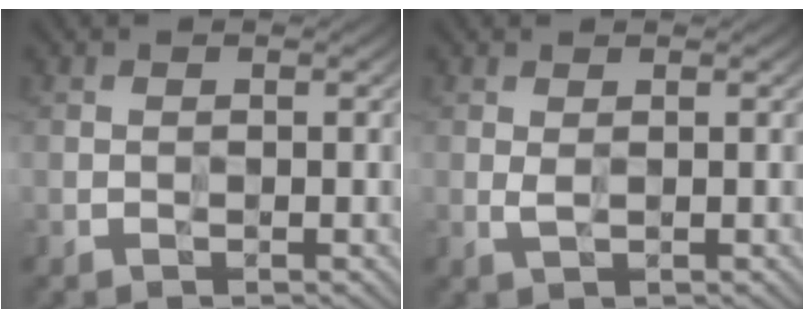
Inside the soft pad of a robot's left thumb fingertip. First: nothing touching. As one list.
[{"total": 1.0, "force": [0.6, 0.1, 0.8], "torque": [-0.020, 0.001, 0.012]}]